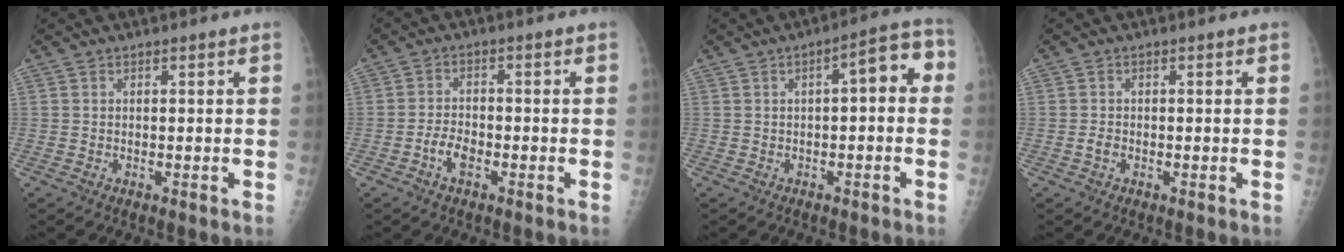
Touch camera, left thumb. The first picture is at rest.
{"total": 3.9, "force": [-1.8, 2.2, 2.6], "torque": [-0.046, 0.015, -0.035]}
{"total": 7.0, "force": [0.3, 2.7, 6.4], "torque": [-0.070, 0.031, -0.003]}
{"total": 1.6, "force": [-0.5, 1.2, 0.9], "torque": [-0.014, 0.002, -0.009]}